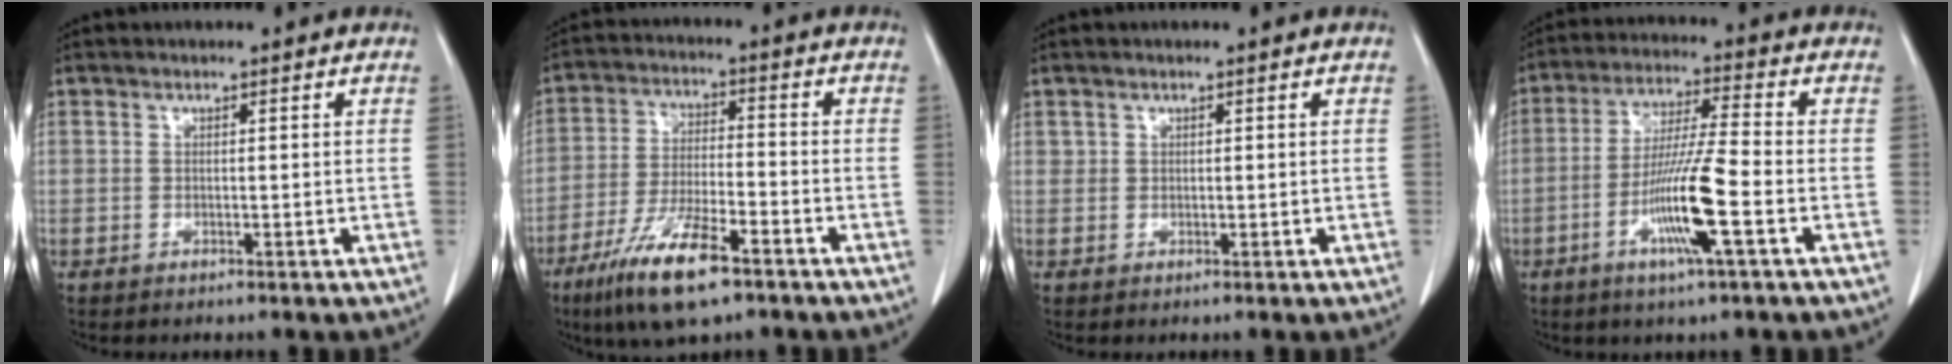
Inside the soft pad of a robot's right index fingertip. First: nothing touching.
{"total": 10.6, "force": [-6.7, 2.0, 7.9], "torque": [-0.157, -0.019, -0.119]}
{"total": 0.6, "force": [0.3, 0.5, 0.1], "torque": [0.006, 0.003, 0.006]}
{"total": 10.9, "force": [-3.8, -0.3, 10.2], "torque": [-0.199, -0.011, -0.074]}